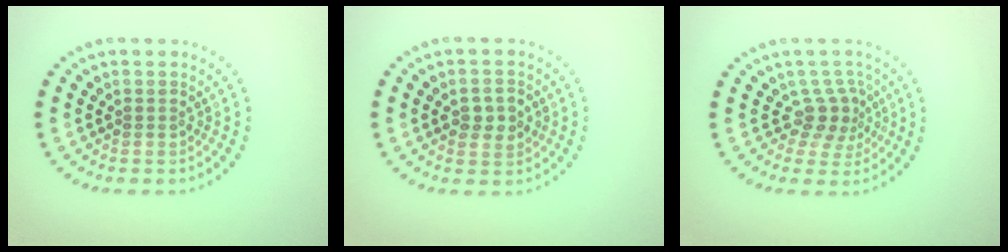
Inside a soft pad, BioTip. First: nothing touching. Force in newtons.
{"total": 2.6, "press": 2.6, "slide": 0.2}
{"total": 2.6, "press": 1.8, "slide": 1.9}